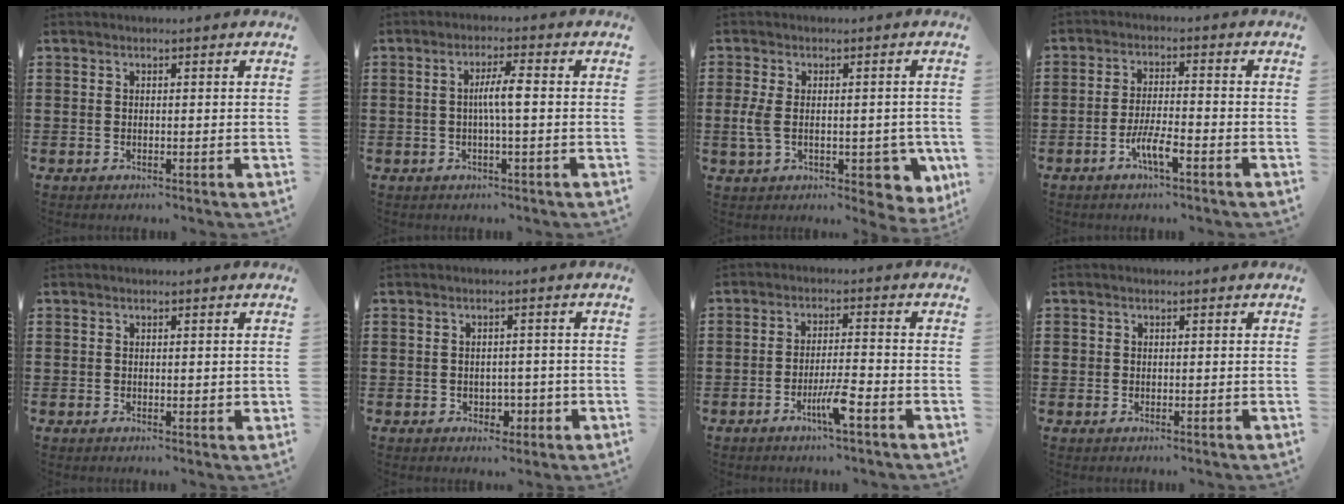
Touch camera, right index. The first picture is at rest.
{"total": 3.9, "force": [-0.2, 0.3, 3.9], "torque": [-0.071, -0.002, -0.006]}
{"total": 8.0, "force": [-1.2, 4.7, 6.4], "torque": [-0.134, 0.010, -0.022]}
{"total": 5.0, "force": [-2.7, 0.8, 4.1], "torque": [-0.089, -0.005, -0.053]}
{"total": 0.6, "force": [0.2, 0.4, 0.4], "torque": [-0.008, 0.005, 0.003]}
{"total": 2.4, "force": [-0.6, 2.0, 1.3], "torque": [-0.029, 0.003, -0.015]}
{"total": 5.0, "force": [-2.8, 0.3, 4.2], "torque": [-0.082, -0.009, -0.050]}
{"total": 0.8, "force": [0.1, 0.8, 0.1], "torque": [-0.004, 0.006, 0.001]}